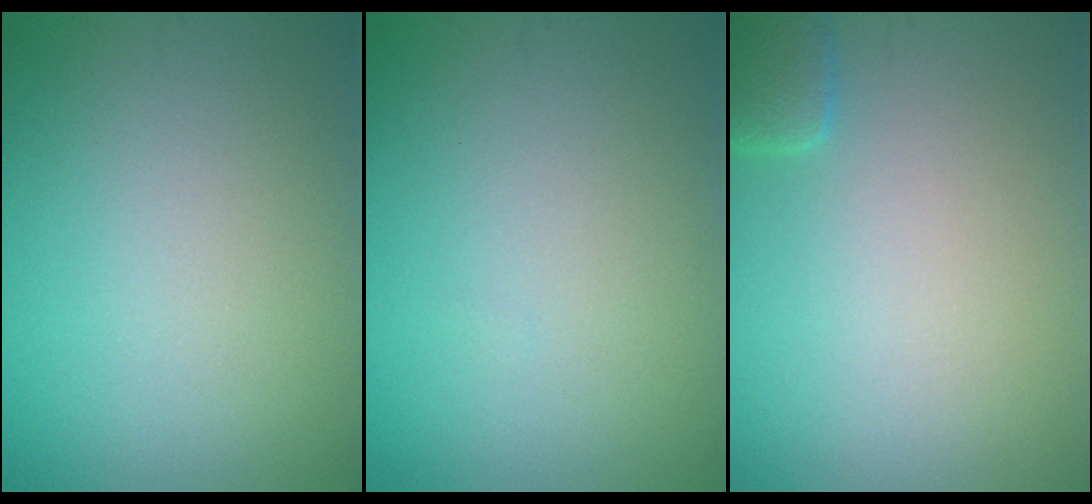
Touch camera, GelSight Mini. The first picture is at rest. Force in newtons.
{"total": 0.0}
{"total": 2.0, "press": 2.0, "slide": 0.3}